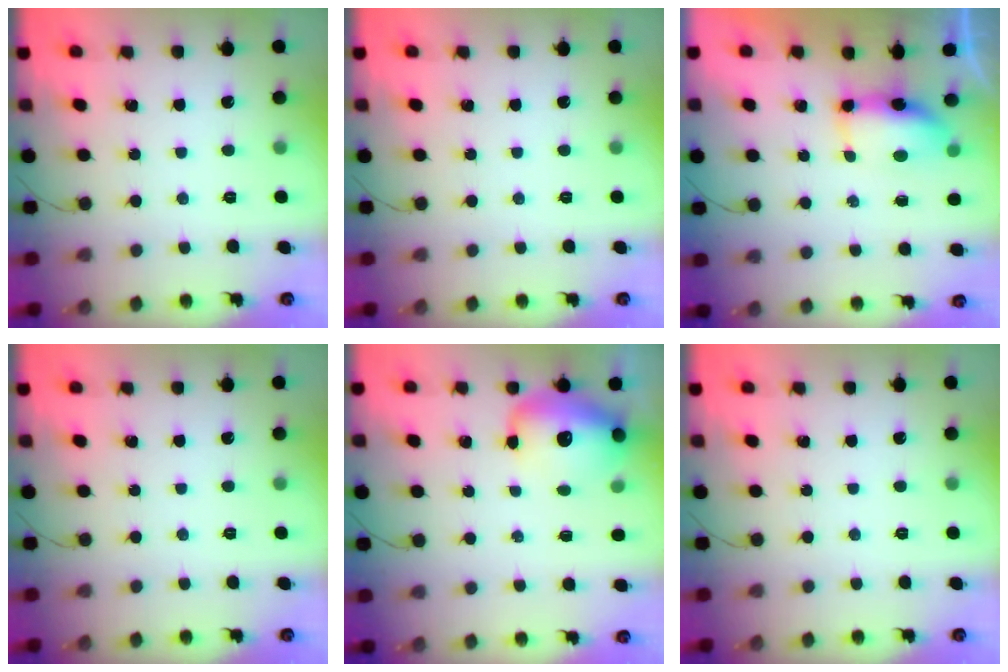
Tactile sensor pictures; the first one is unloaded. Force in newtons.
{"total": 0.0}
{"total": 6.7, "press": 6.7, "slide": 0.5}
{"total": 0.0}
{"total": 14.3, "press": 13.7, "slide": 4.1}
{"total": 0.0}